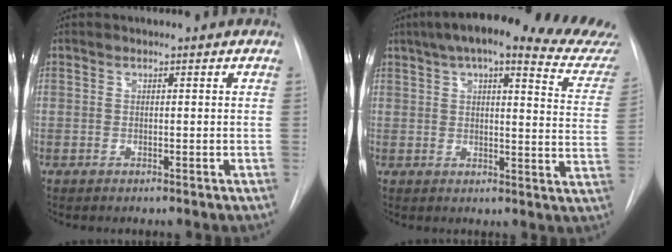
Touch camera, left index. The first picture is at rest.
{"total": 25.5, "force": [21.6, 3.2, 13.1], "torque": [-0.184, -0.031, 0.247]}